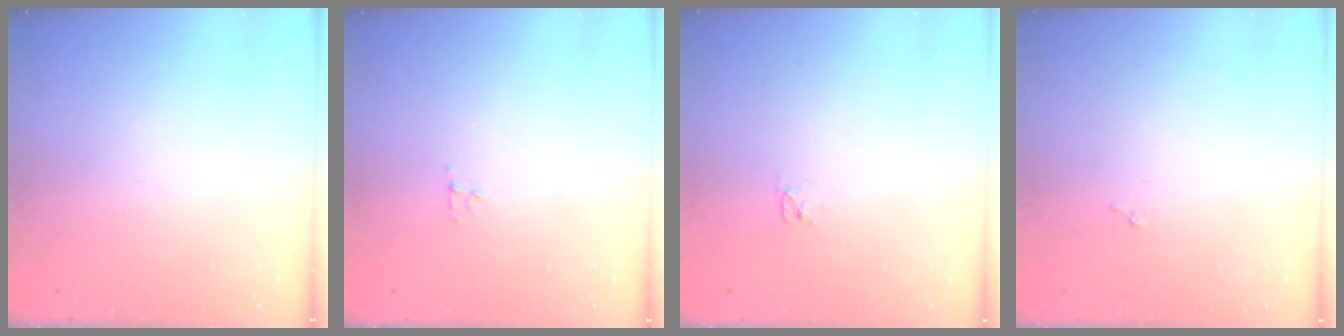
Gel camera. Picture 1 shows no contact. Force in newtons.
{"total": 3.1, "press": 3.0, "slide": 0.4}
{"total": 2.6, "press": 2.6, "slide": 0.3}
{"total": 3.5, "press": 3.5, "slide": 0.1}